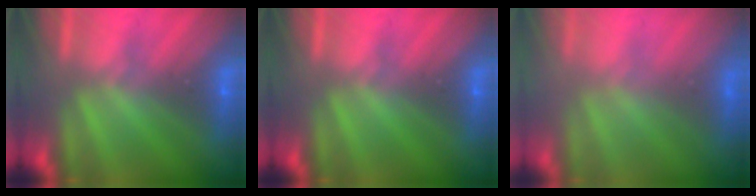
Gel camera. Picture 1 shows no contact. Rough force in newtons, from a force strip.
{"total": 0.0}
{"total": 6.6}